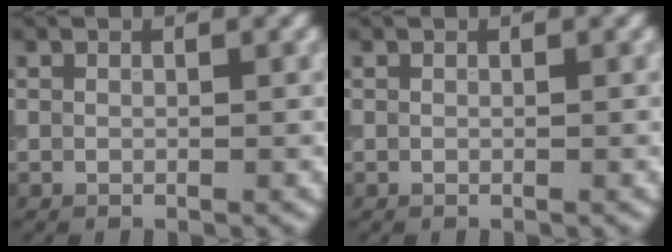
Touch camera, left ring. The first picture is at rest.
{"total": 0.0}